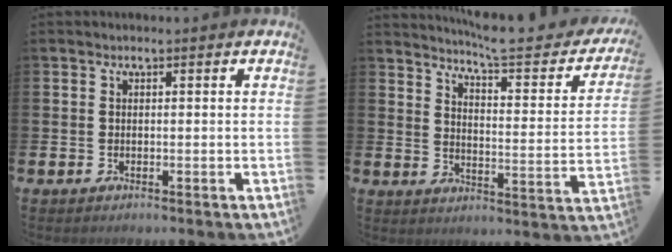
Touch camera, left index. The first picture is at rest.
{"total": 6.2, "force": [5.7, 0.5, 2.4], "torque": [-0.063, -0.048, 0.090]}